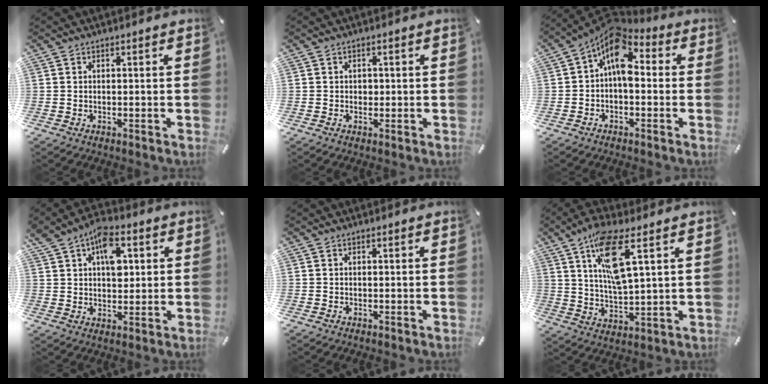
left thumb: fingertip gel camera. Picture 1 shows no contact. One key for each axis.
{"total": 1.0, "fx": 0.0, "fy": 1.0, "fz": 0.4, "tx": -0.008, "ty": 0.006, "tz": -0.003}
{"total": 9.8, "fx": 1.8, "fy": 5.8, "fz": 7.7, "tx": -0.148, "ty": -0.025, "tz": 0.029}
{"total": 9.8, "fx": 3.4, "fy": 6.5, "fz": 6.5, "tx": -0.093, "ty": -0.003, "tz": 0.062}
{"total": 0.0}
{"total": 13.4, "fx": 6.2, "fy": 3.9, "fz": 11.3, "tx": -0.214, "ty": -0.018, "tz": 0.104}